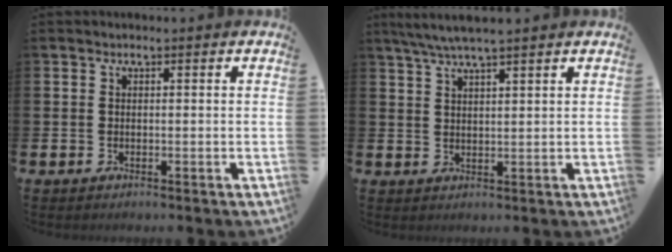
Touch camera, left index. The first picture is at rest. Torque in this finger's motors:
{"motor_torque": [0.13, -0.12, 0.62, 0.08]}